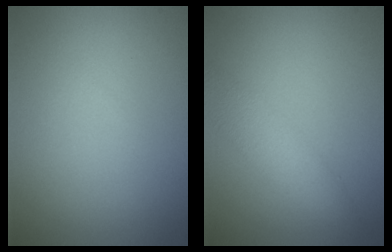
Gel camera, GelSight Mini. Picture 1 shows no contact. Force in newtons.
{"total": 3.1, "press": 3.1, "slide": 0.1}